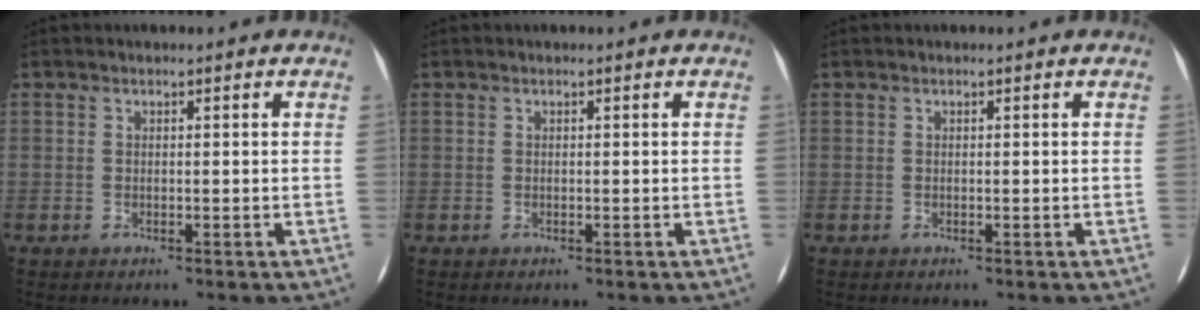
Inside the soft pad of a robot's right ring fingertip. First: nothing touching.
{"total": 0.0}
{"total": 0.0}